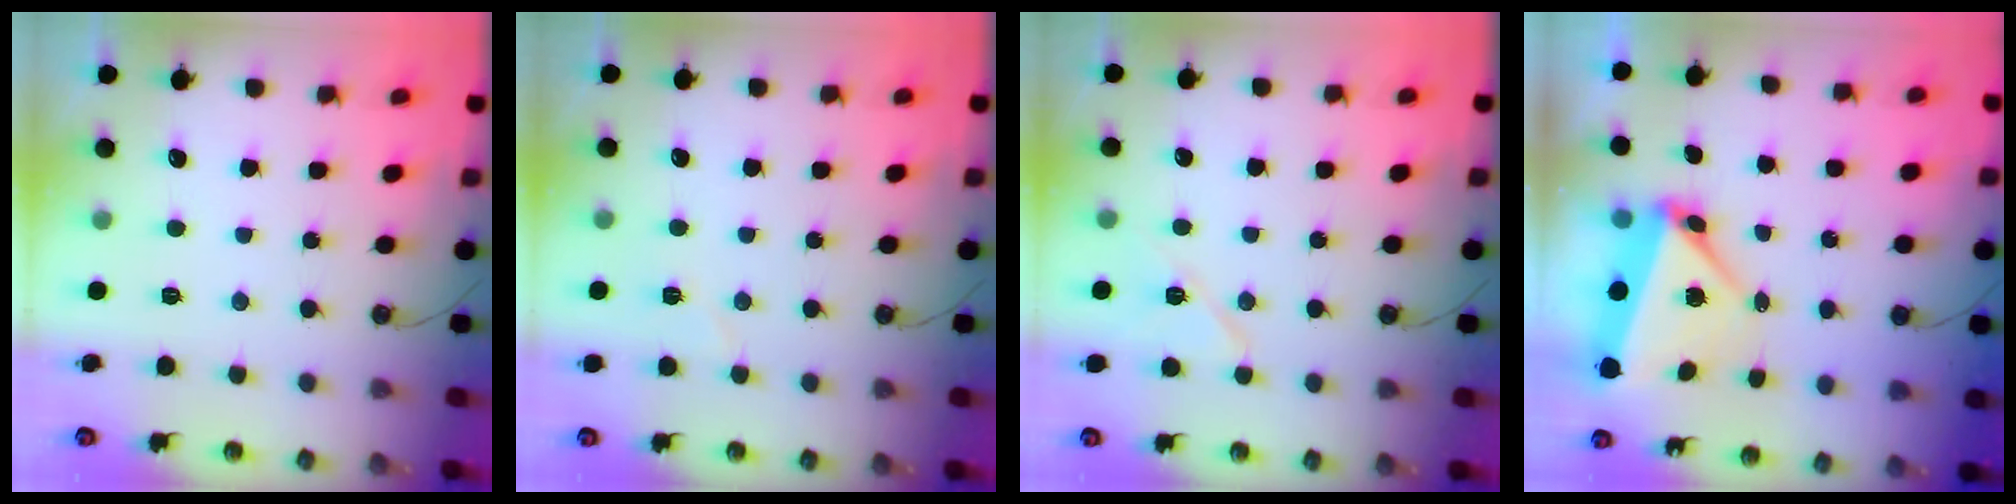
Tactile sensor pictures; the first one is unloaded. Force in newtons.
{"total": 4.8, "press": 4.1, "slide": 2.5}
{"total": 8.1, "press": 8.0, "slide": 1.2}
{"total": 7.0, "press": 7.0, "slide": 0.8}